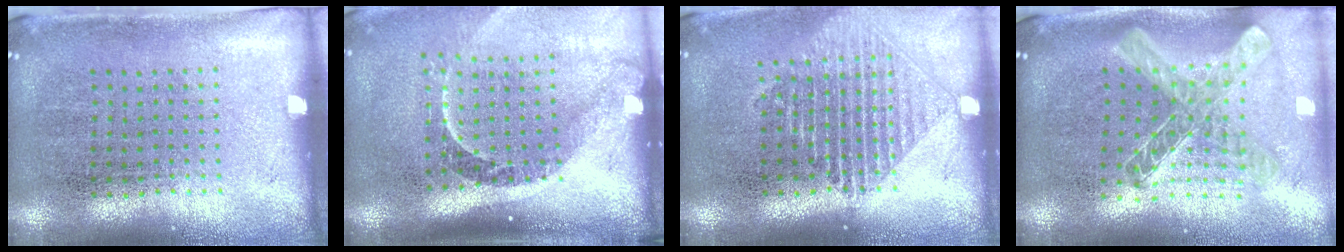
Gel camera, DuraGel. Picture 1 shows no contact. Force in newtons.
{"total": 2.3, "press": 1.6, "slide": 1.7}
{"total": 1.5, "press": 1.3, "slide": 0.7}
{"total": 1.2, "press": 1.1, "slide": 0.5}